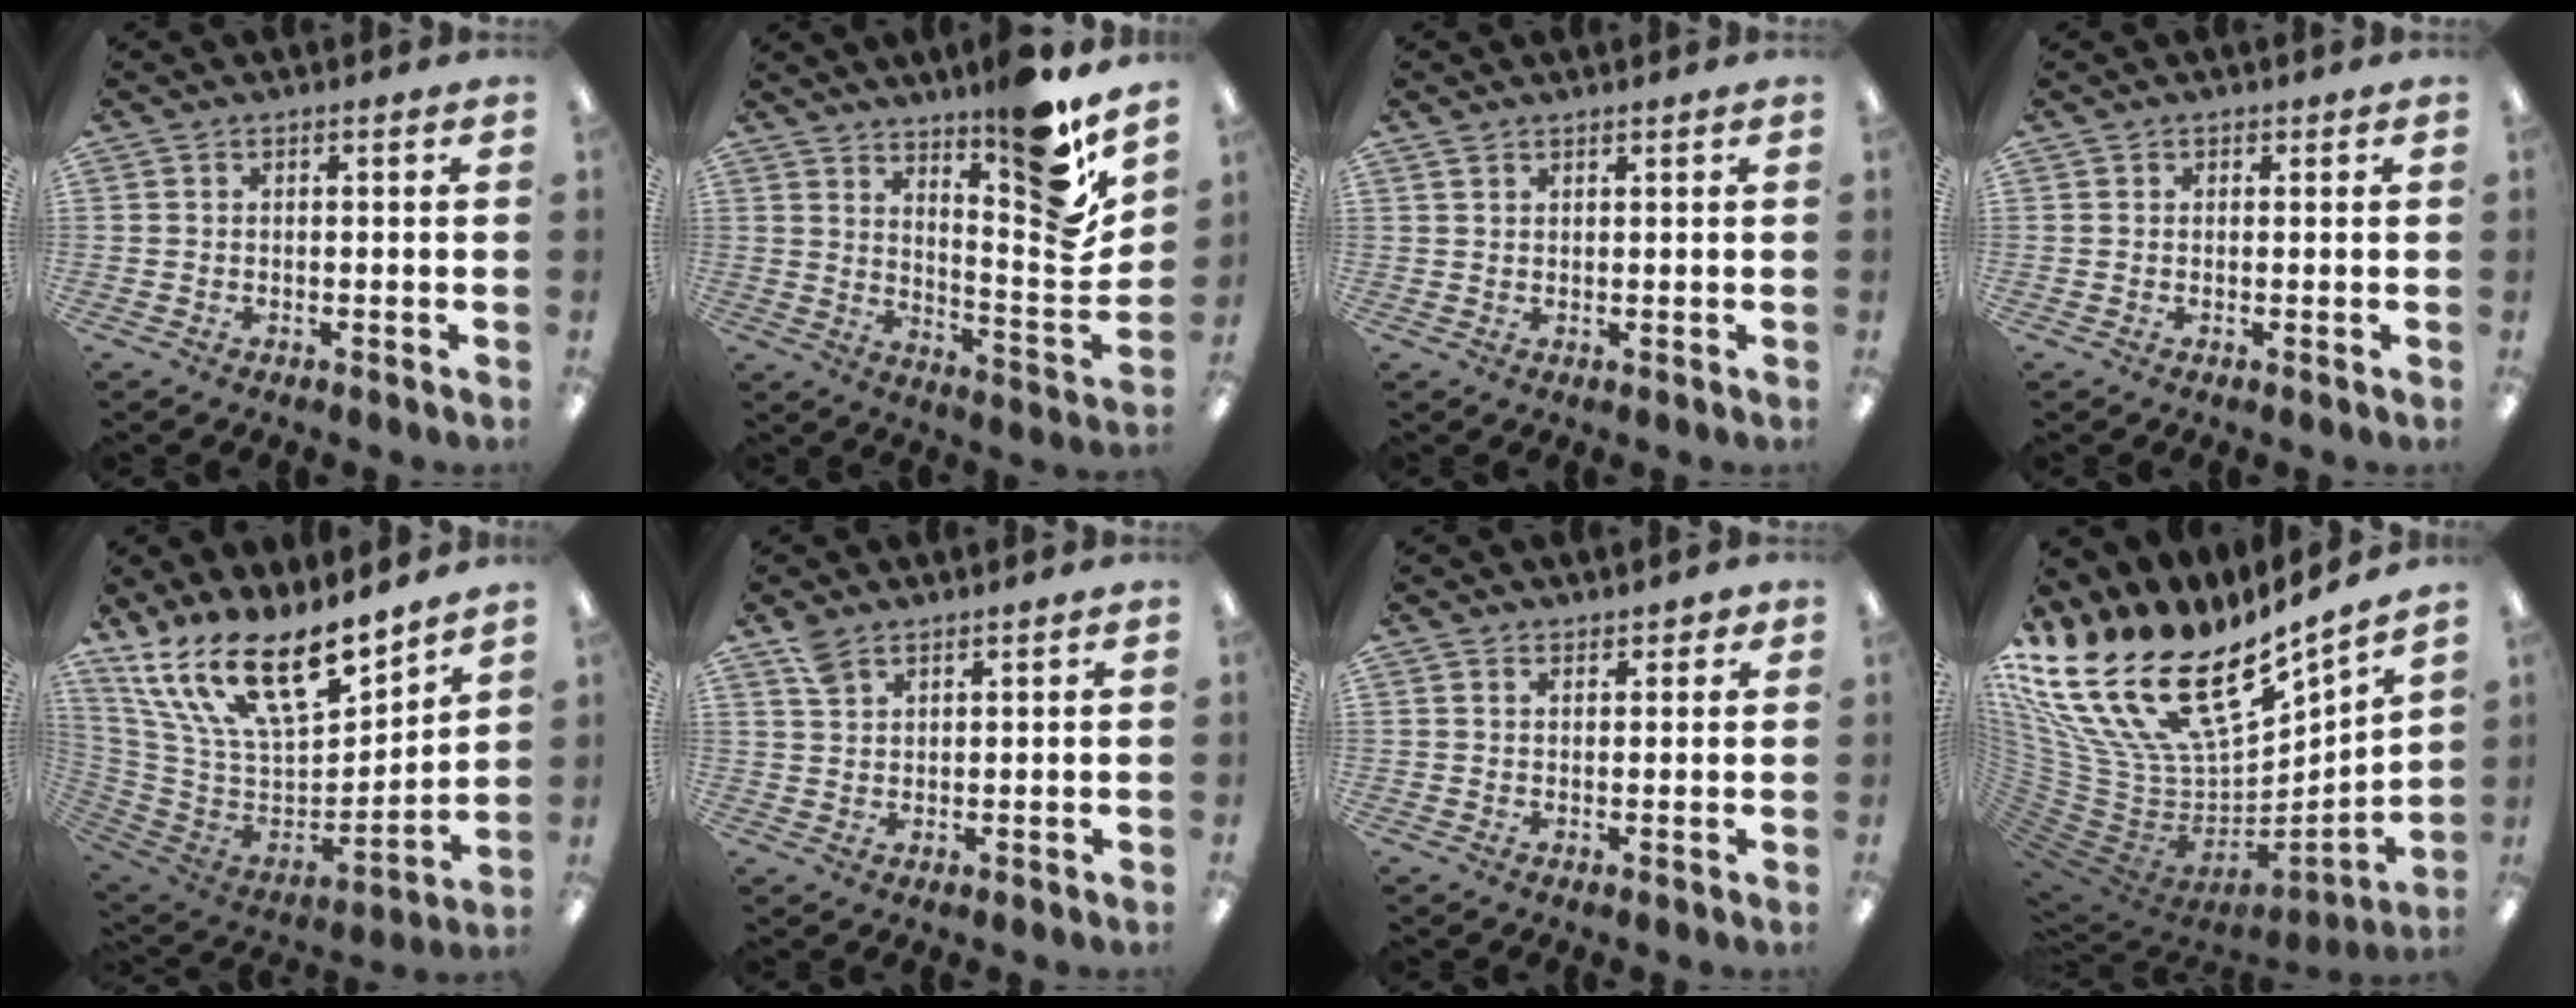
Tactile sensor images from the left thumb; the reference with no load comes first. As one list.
[{"total": 15.1, "force": [11.1, 2.1, 10.1], "torque": [-0.127, -0.110, 0.172]}, {"total": 1.4, "force": [1.2, 0.5, 0.5], "torque": [-0.011, -0.002, 0.024]}, {"total": 0.5, "force": [0.4, 0.4, -0.1], "torque": [0.009, -0.002, 0.005]}, {"total": 23.2, "force": [15.4, 9.1, 14.9], "torque": [-0.284, -0.104, 0.277]}, {"total": 3.9, "force": [3.2, 1.7, 1.6], "torque": [-0.029, -0.012, 0.060]}, {"total": 2.1, "force": [1.9, 1.0, 0.3], "torque": [0.000, -0.006, 0.034]}, {"total": 29.6, "force": [14.0, 15.4, 21.0], "torque": [-0.376, -0.111, 0.297]}]